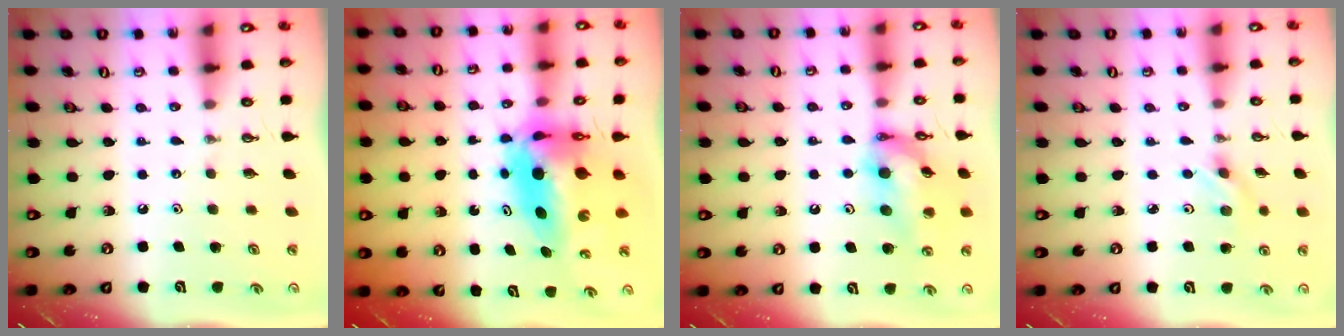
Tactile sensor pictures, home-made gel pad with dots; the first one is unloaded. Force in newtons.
{"total": 10.8, "press": 10.6, "slide": 2.1}
{"total": 14.9, "press": 14.8, "slide": 1.8}
{"total": 3.6, "press": 3.3, "slide": 1.3}